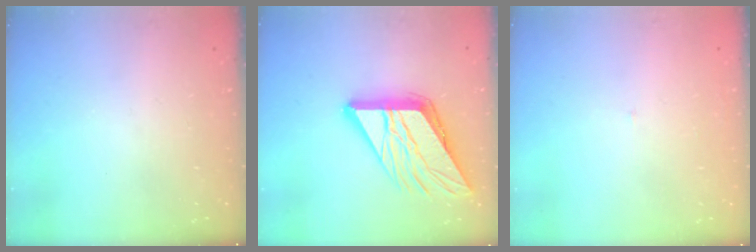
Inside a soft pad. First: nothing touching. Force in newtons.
{"total": 17.6, "press": 17.4, "slide": 2.1}
{"total": 2.0, "press": 2.0, "slide": 0.1}